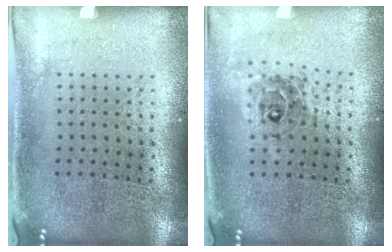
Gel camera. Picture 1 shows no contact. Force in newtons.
{"total": 0.7, "press": 0.7, "slide": 0.2}